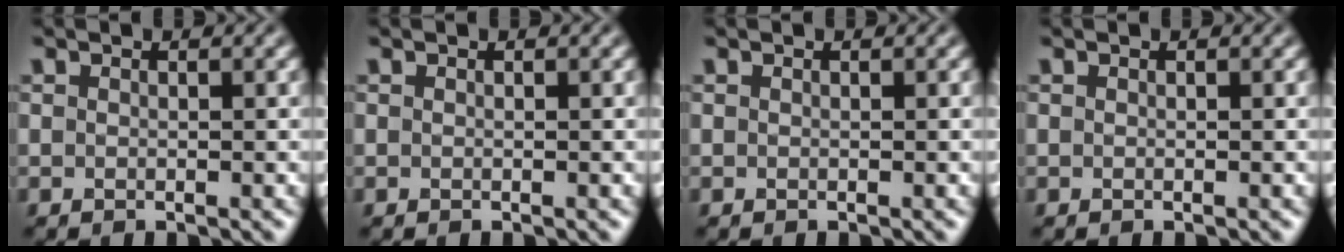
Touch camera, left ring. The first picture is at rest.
{"total": 0.0}
{"total": 0.0}
{"total": 0.0}